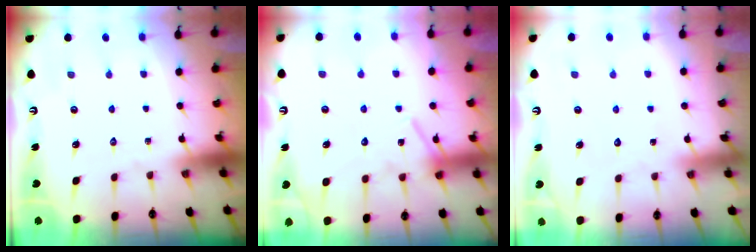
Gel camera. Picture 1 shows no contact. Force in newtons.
{"total": 14.1, "press": 14.1, "slide": 1.0}
{"total": 4.2, "press": 4.2, "slide": 0.5}